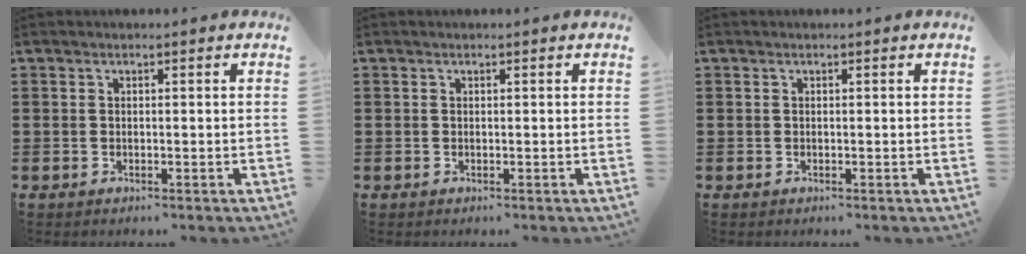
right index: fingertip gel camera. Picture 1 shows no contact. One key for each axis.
{"total": 0.0}
{"total": 0.0}